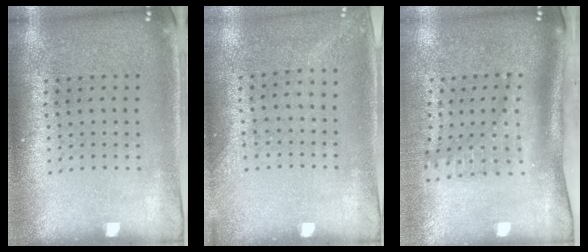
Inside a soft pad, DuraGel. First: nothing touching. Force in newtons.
{"total": 1.4, "press": 1.0, "slide": 0.9}
{"total": 2.2, "press": 1.5, "slide": 1.6}